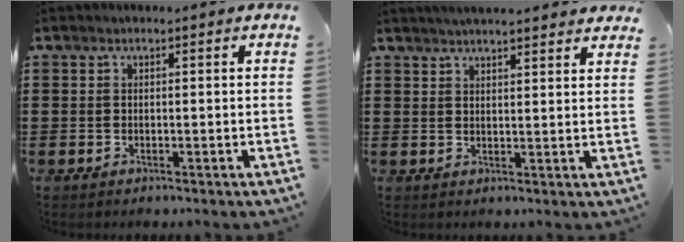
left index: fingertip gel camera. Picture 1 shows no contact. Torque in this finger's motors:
{"motor_torque": [1.99, -0.15, 0.63, 0.12]}